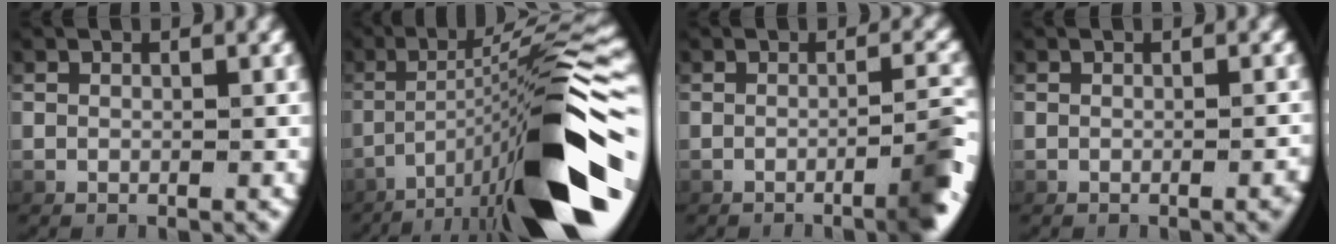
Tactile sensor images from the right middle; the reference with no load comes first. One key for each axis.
{"total": 13.1, "fx": -3.9, "fy": 2.7, "fz": 12.2, "tx": -0.184, "ty": 0.003, "tz": -0.047}
{"total": 3.8, "fx": -1.6, "fy": 0.5, "fz": 3.4, "tx": -0.049, "ty": 0.002, "tz": -0.026}
{"total": 0.9, "fx": -0.6, "fy": 0.0, "fz": 0.7, "tx": -0.006, "ty": 0.008, "tz": -0.013}